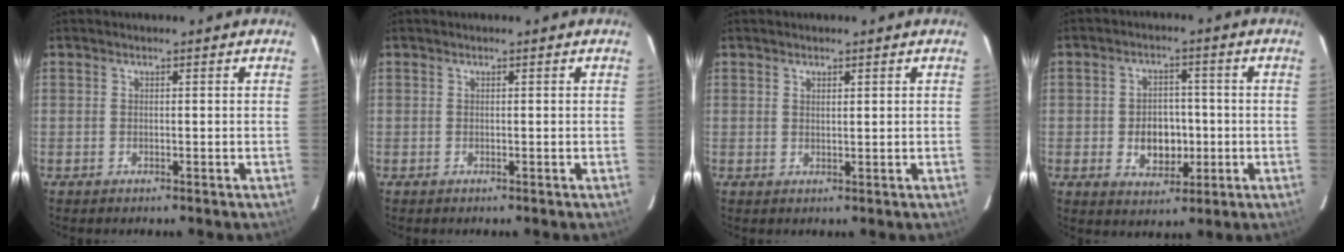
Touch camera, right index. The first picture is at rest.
{"total": 0.0}
{"total": 1.1, "force": [0.8, 0.4, 0.7], "torque": [-0.011, 0.000, 0.015]}
{"total": 7.5, "force": [-1.4, 5.5, 4.9], "torque": [-0.095, 0.007, -0.010]}